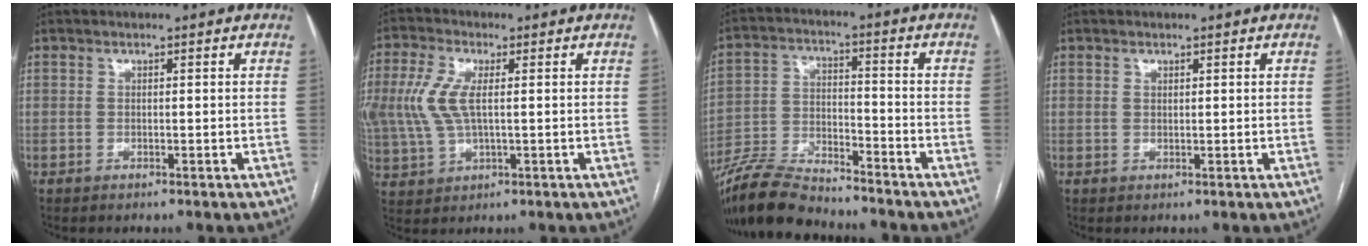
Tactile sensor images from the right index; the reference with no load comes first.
{"total": 9.1, "force": [1.3, 4.2, 8.0], "torque": [-0.202, 0.010, 0.029]}
{"total": 11.6, "force": [-10.8, 1.6, 3.9], "torque": [-0.077, -0.008, -0.203]}
{"total": 0.6, "force": [0.4, 0.4, 0.3], "torque": [-0.004, -0.003, 0.005]}